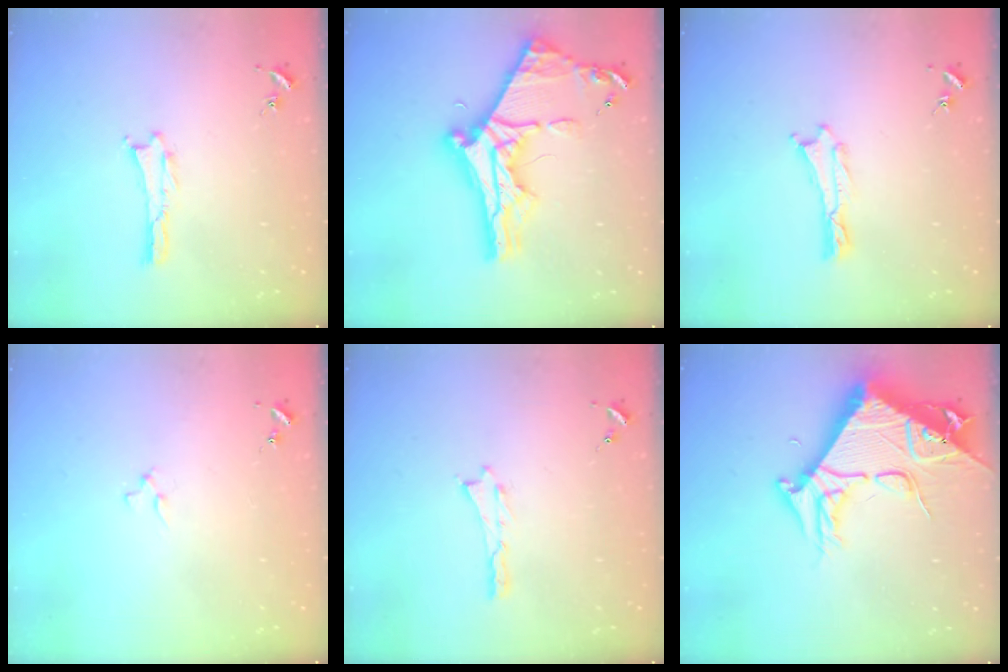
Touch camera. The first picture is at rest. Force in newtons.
{"total": 11.3, "press": 11.3, "slide": 0.9}
{"total": 0.0}
{"total": 0.9, "press": 0.9, "slide": 0.2}
{"total": 0.0}
{"total": 11.2, "press": 11.1, "slide": 1.1}